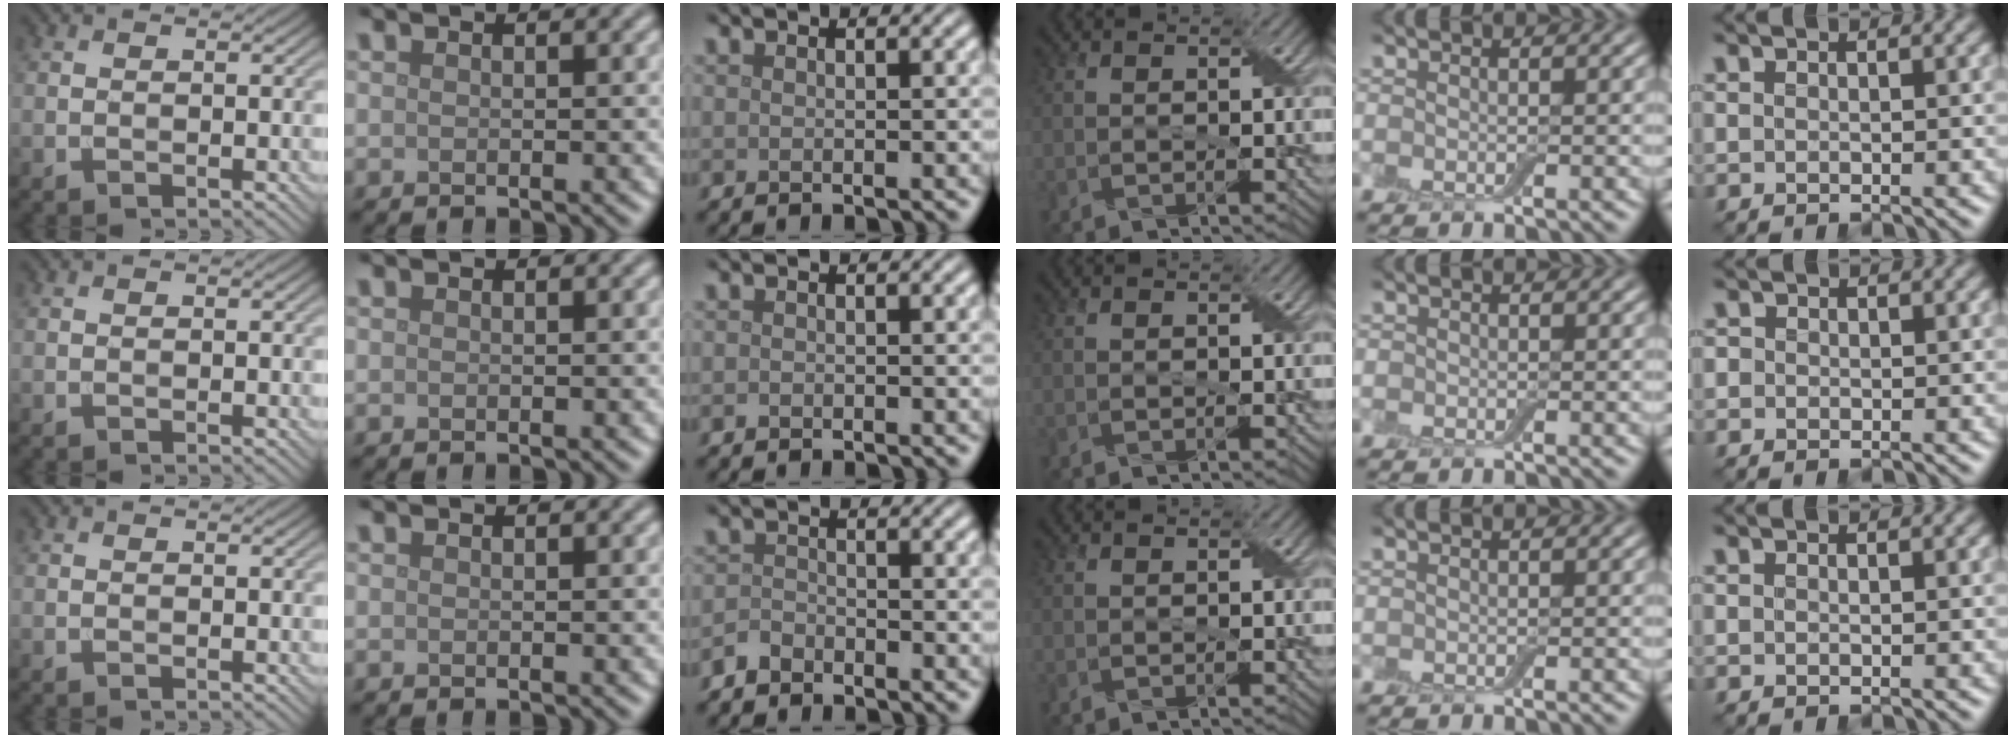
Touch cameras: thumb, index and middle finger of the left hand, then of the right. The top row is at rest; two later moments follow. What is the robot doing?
{"motion": "fold", "object": "aluminum foil"}